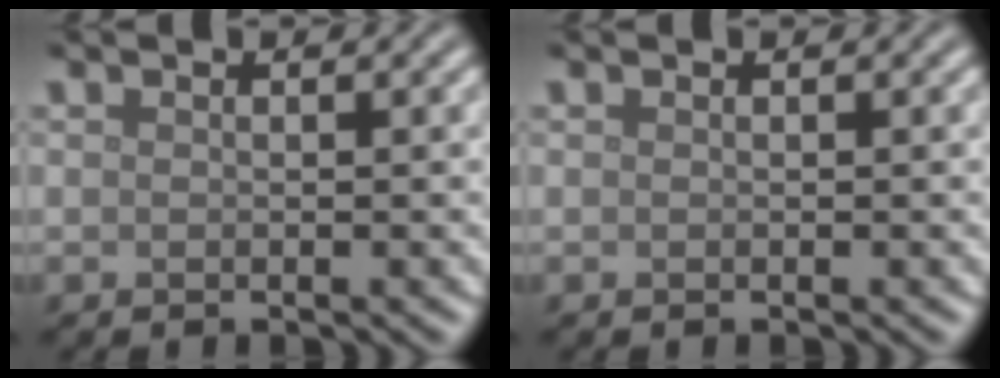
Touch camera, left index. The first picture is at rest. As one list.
[{"total": 0.0}]